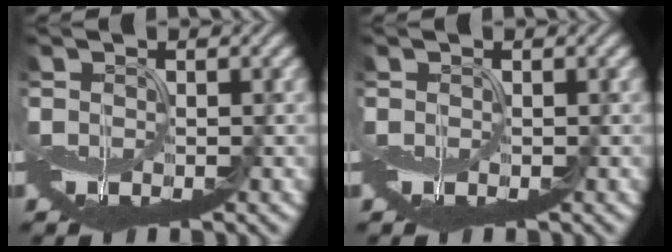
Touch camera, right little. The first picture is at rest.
{"total": 0.0}